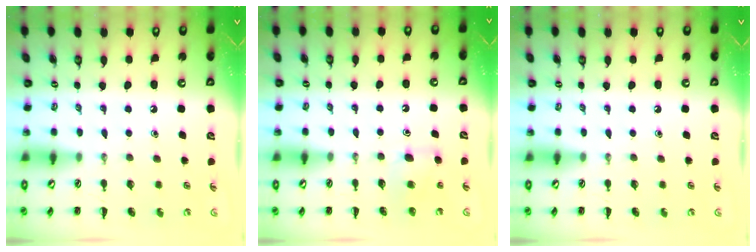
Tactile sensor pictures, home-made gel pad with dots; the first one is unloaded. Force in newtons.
{"total": 5.2, "press": 4.9, "slide": 1.7}
{"total": 0.0}